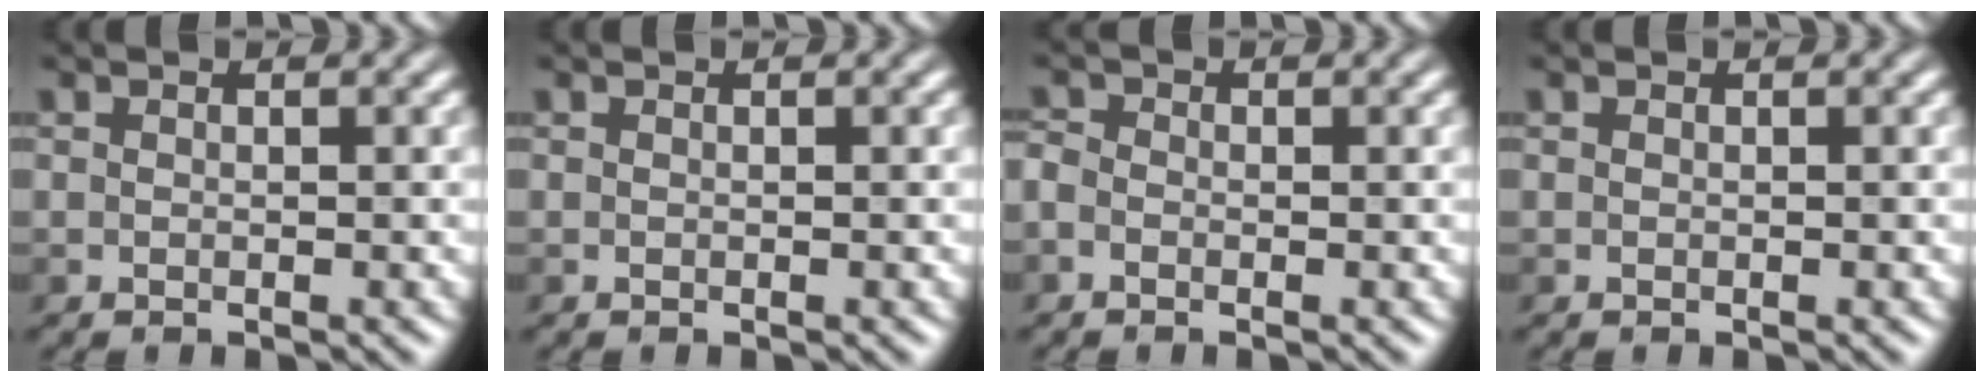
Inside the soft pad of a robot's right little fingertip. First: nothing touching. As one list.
[{"total": 0.0}, {"total": 1.2, "force": [-0.6, 0.8, 0.6], "torque": [-0.015, -0.001, -0.014]}, {"total": 0.0}]